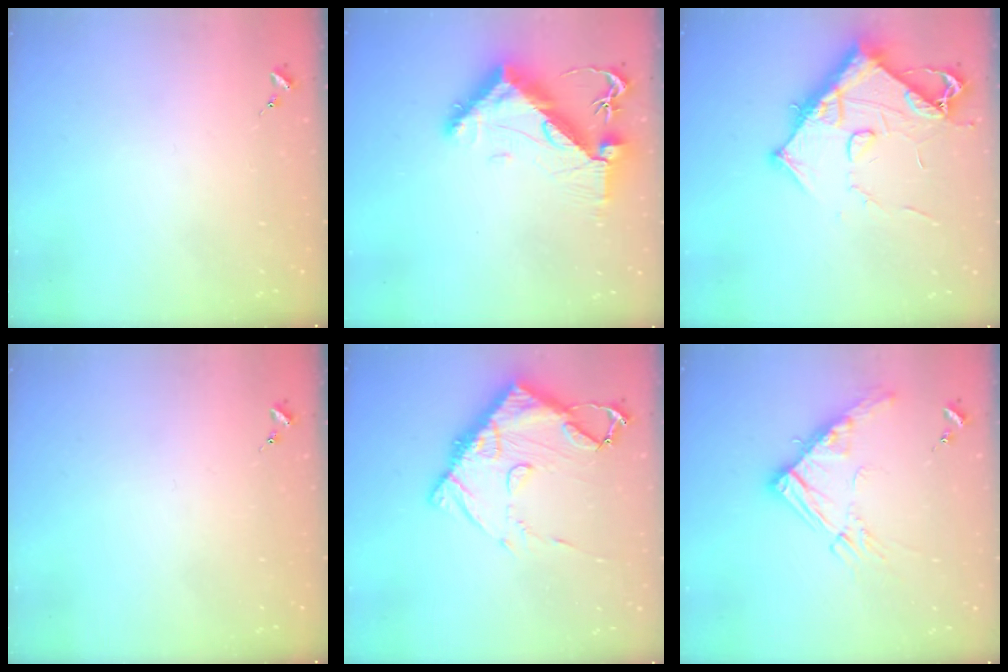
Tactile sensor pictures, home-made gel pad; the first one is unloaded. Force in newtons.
{"total": 10.8, "press": 10.8, "slide": 1.3}
{"total": 13.1, "press": 13.1, "slide": 1.4}
{"total": 0.0}
{"total": 14.3, "press": 14.2, "slide": 1.3}
{"total": 14.3, "press": 14.2, "slide": 1.4}